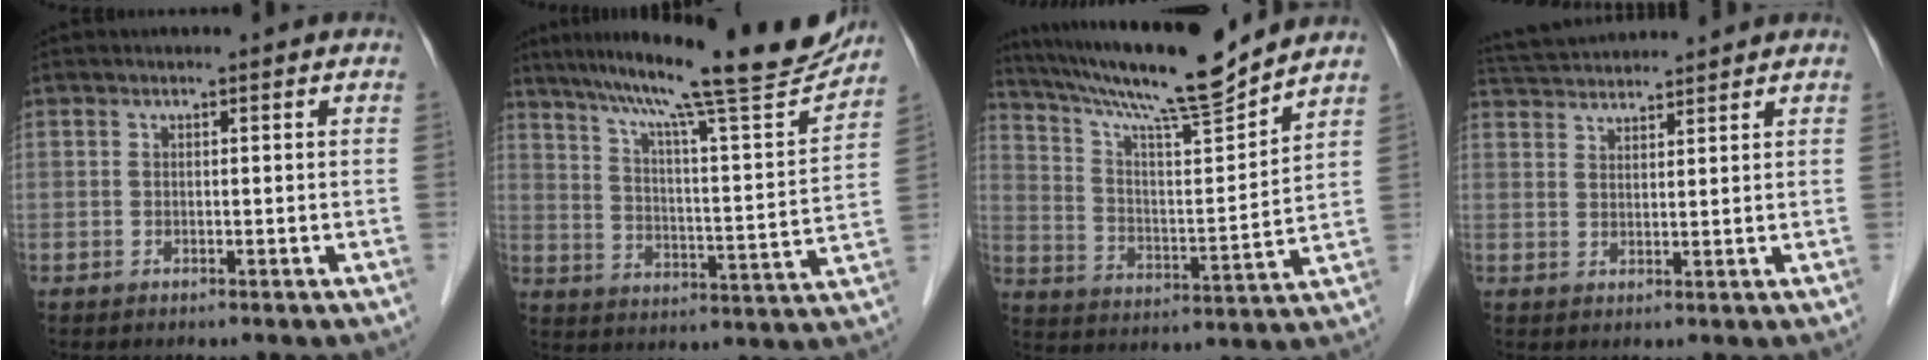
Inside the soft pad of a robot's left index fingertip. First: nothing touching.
{"total": 21.1, "force": [18.1, 0.2, 10.8], "torque": [-0.169, -0.022, 0.257]}
{"total": 16.7, "force": [14.8, -0.8, 7.7], "torque": [-0.140, -0.005, 0.244]}
{"total": 7.5, "force": [7.3, 0.3, 1.6], "torque": [-0.038, 0.037, 0.124]}